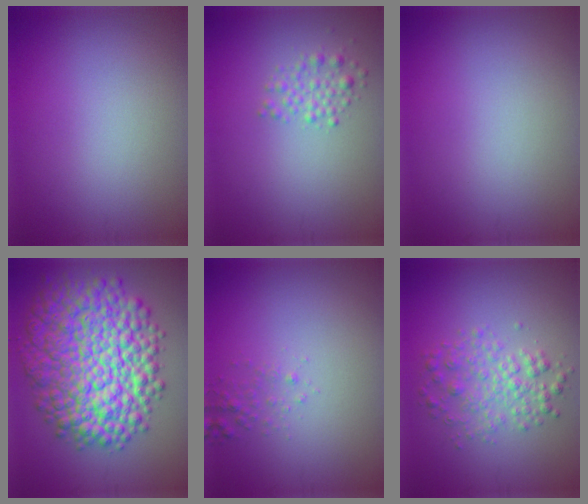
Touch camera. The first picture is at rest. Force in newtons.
{"total": 1.7, "press": 1.7, "slide": 0.1}
{"total": 0.0}
{"total": 12.9, "press": 12.8, "slide": 0.3}
{"total": 0.9, "press": 0.9, "slide": 0.1}
{"total": 3.3, "press": 3.3, "slide": 0.1}